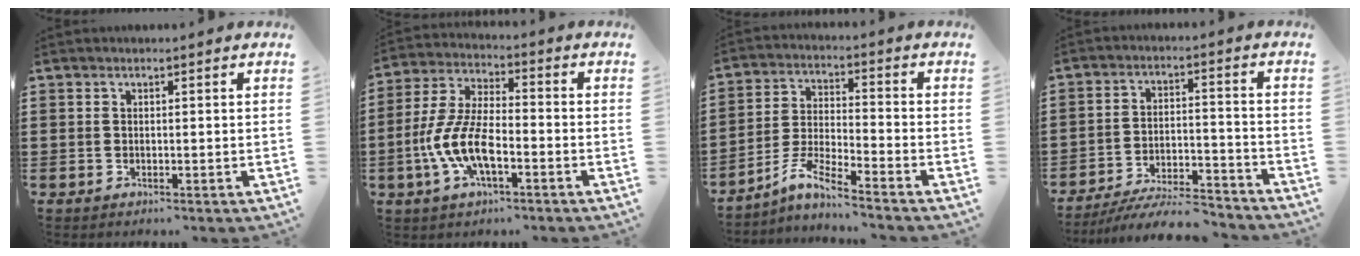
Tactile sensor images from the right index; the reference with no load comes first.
{"total": 9.3, "force": [-3.4, 3.5, 7.8], "torque": [-0.187, -0.011, -0.069]}
{"total": 5.9, "force": [-5.2, -0.1, 2.7], "torque": [-0.075, -0.013, -0.109]}
{"total": 7.6, "force": [-7.1, 0.7, 2.6], "torque": [-0.047, 0.008, -0.135]}